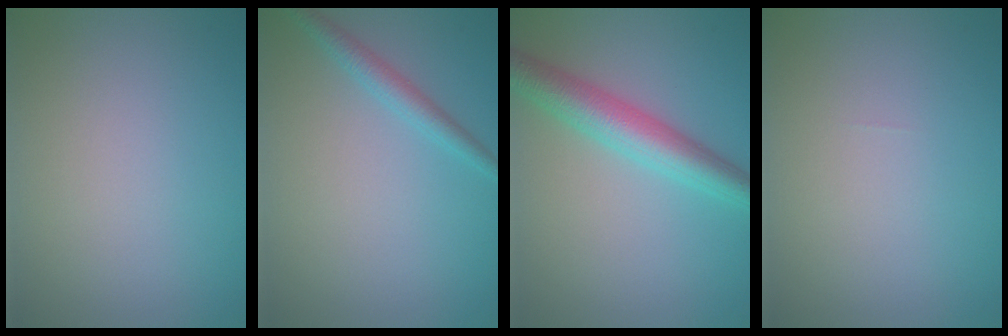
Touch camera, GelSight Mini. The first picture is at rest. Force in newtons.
{"total": 1.9, "press": 1.9, "slide": 0.1}
{"total": 5.0, "press": 5.0, "slide": 0.0}
{"total": 0.0}